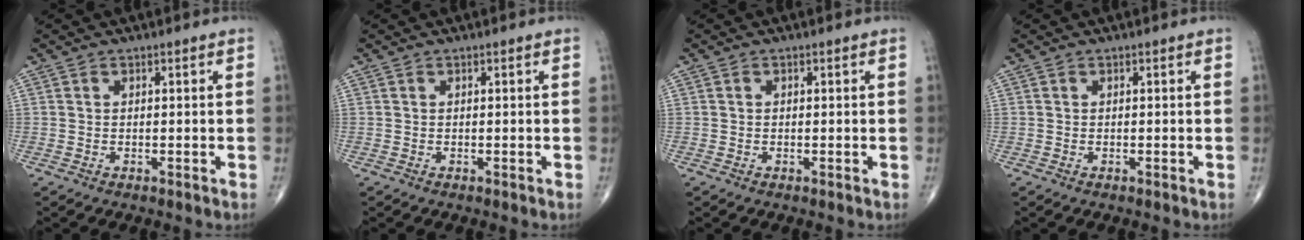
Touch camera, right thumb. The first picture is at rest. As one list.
[{"total": 0.0}, {"total": 0.0}, {"total": 0.0}]